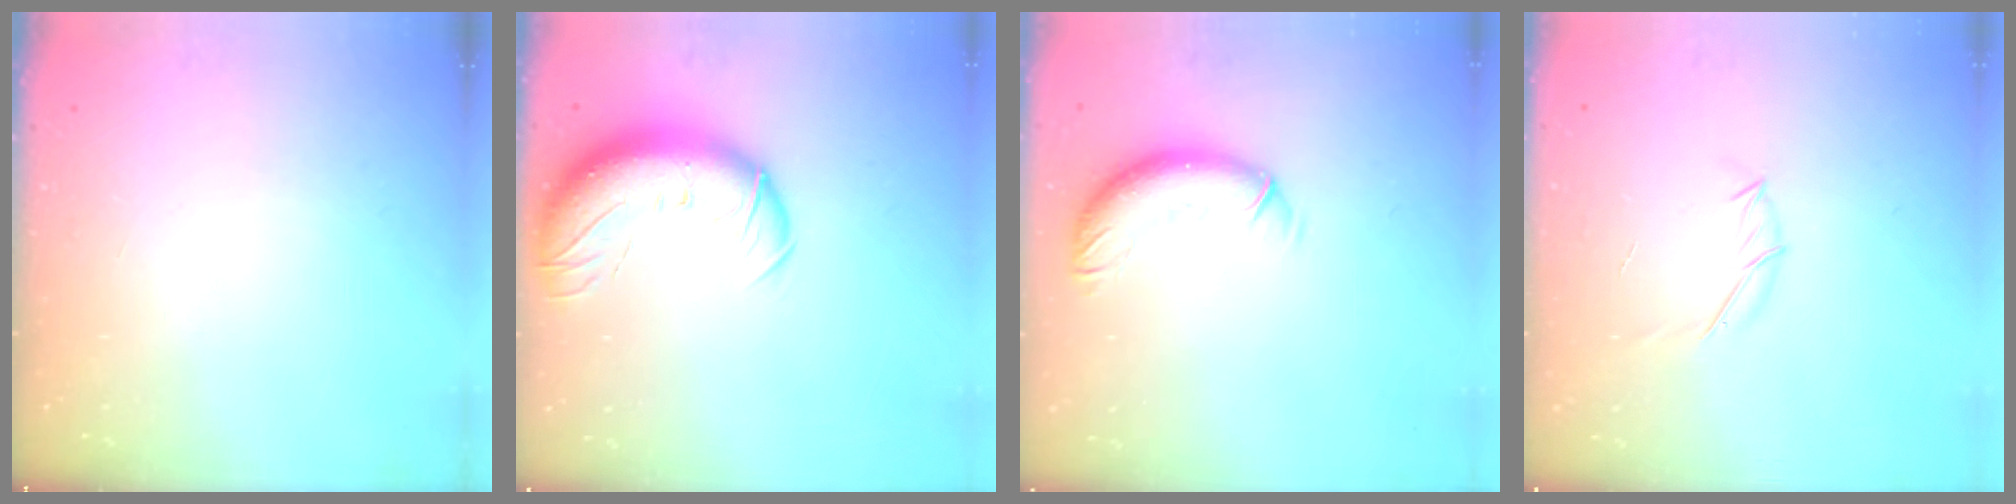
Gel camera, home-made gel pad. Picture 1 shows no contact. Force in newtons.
{"total": 15.2, "press": 14.7, "slide": 3.6}
{"total": 10.0, "press": 9.9, "slide": 1.9}
{"total": 6.4, "press": 6.2, "slide": 1.5}